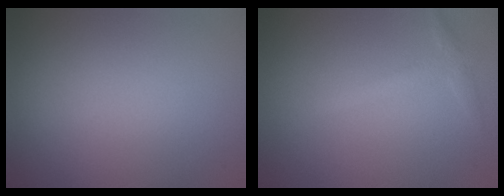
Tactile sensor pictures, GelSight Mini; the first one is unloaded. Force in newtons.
{"total": 1.6, "press": 1.6, "slide": 0.1}